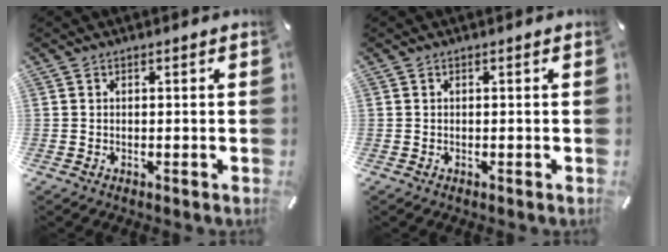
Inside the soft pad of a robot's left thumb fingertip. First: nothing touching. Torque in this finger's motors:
{"motor_torque": [-0.01, 0.01, -0.01, 0.01, 0.00]}